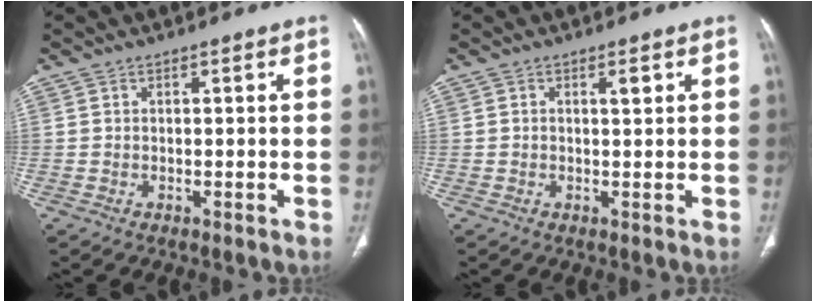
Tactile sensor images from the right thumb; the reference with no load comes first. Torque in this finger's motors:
{"motor_torque": [-0.02, 0.31, 0.45, 0.58, -0.02]}